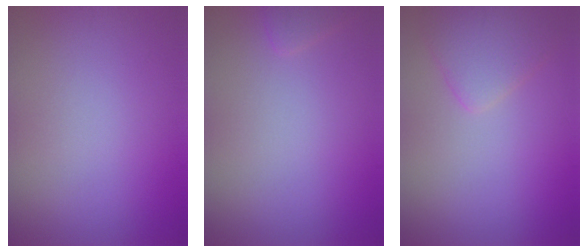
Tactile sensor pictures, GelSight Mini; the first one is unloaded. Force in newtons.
{"total": 0.9, "press": 0.9, "slide": 0.1}
{"total": 2.7, "press": 2.7, "slide": 0.3}